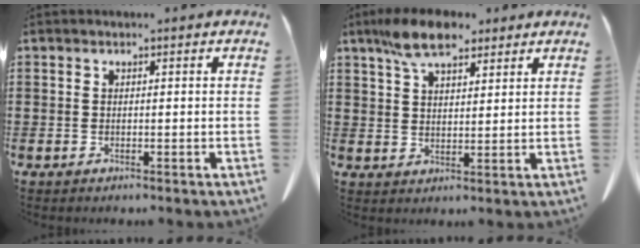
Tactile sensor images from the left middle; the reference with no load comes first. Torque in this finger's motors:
{"motor_torque": [1.49, 0.65, 0.44, 0.14]}